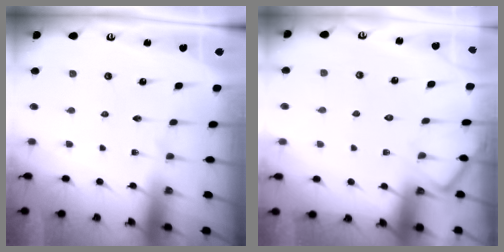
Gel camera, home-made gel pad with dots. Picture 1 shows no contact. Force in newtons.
{"total": 5.9, "press": 5.8, "slide": 0.7}